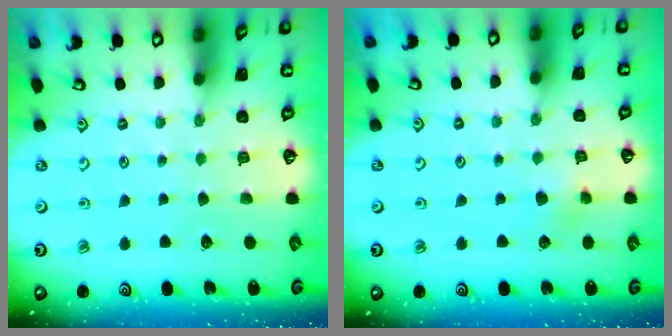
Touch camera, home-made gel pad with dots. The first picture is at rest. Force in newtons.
{"total": 3.8, "press": 3.8, "slide": 0.5}